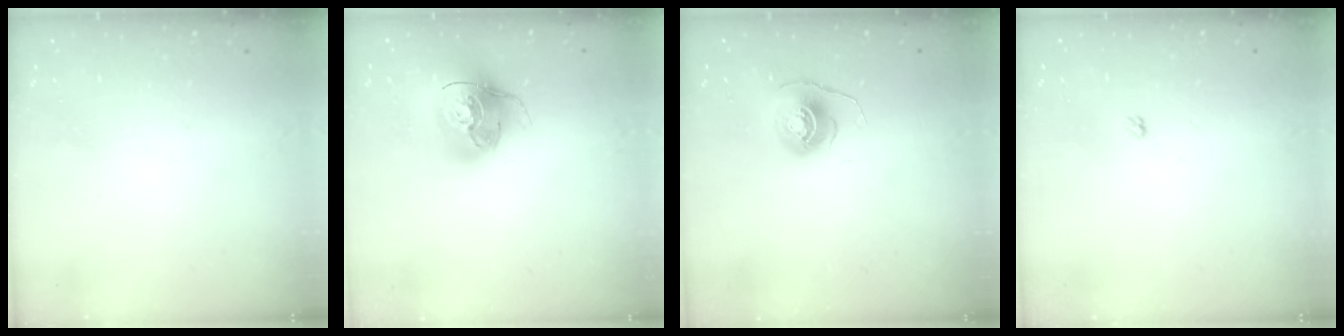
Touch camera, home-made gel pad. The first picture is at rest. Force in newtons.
{"total": 16.2, "press": 16.1, "slide": 2.0}
{"total": 6.0, "press": 6.0, "slide": 0.4}
{"total": 2.4, "press": 2.4, "slide": 0.4}